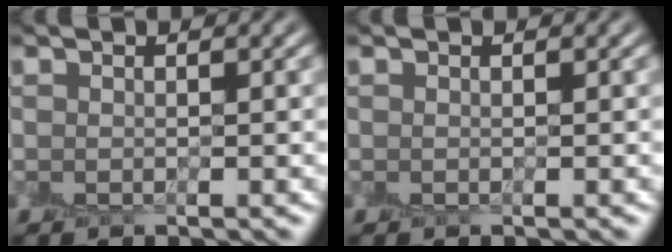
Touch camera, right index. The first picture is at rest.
{"total": 0.0}